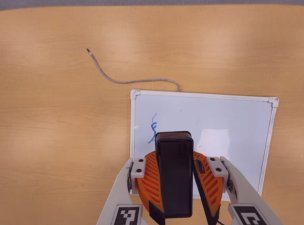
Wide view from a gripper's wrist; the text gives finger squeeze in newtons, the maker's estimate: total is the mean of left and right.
{"total": 10.0, "left": 9.8, "right": 10.2}